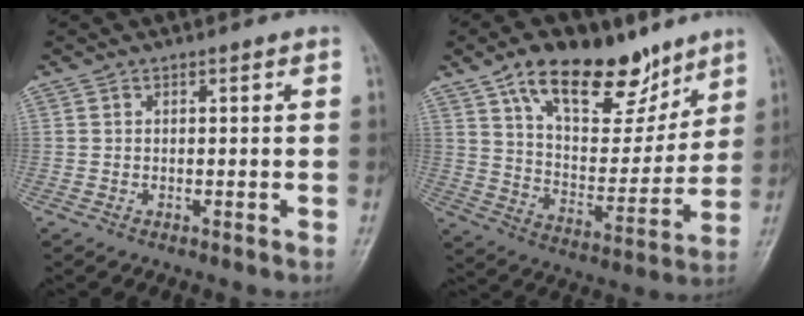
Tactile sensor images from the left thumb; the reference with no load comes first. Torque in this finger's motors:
{"motor_torque": [1.51, 1.51, 1.43, -1.34, 0.12]}